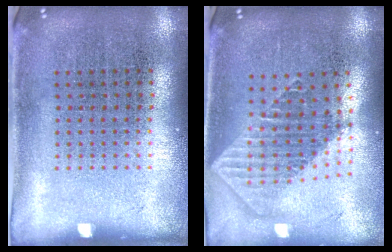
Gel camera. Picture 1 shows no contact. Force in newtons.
{"total": 1.8, "press": 1.5, "slide": 1.0}